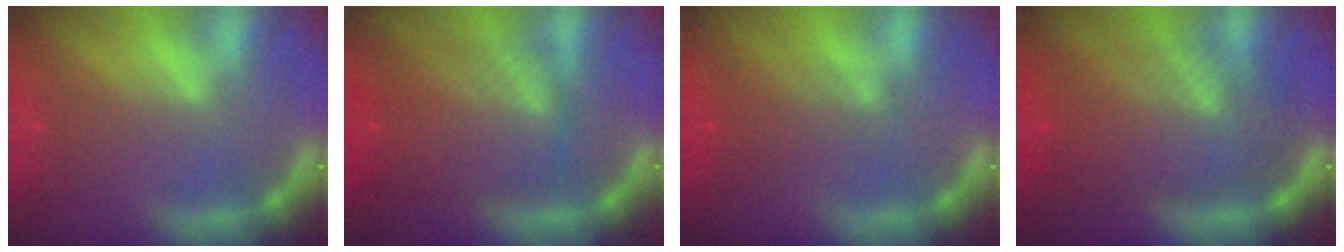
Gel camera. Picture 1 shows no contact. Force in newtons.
{"total": 8.6}
{"total": 3.5}
{"total": 9.6}